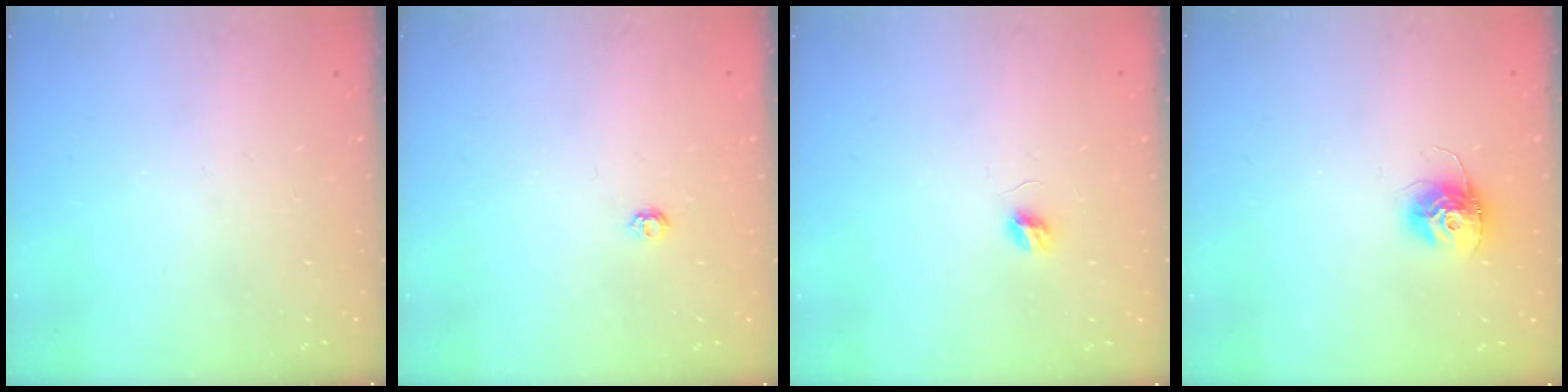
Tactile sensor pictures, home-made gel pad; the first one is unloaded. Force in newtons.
{"total": 3.9, "press": 3.8, "slide": 0.6}
{"total": 4.6, "press": 4.6, "slide": 0.5}
{"total": 11.2, "press": 11.2, "slide": 0.7}